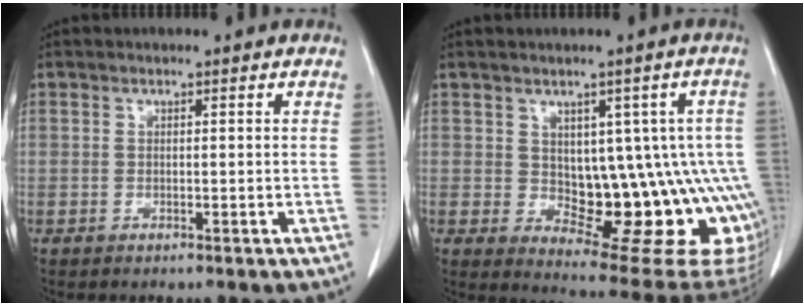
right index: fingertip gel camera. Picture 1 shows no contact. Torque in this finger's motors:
{"motor_torque": [0.60, 0.05, 0.36, 0.05]}